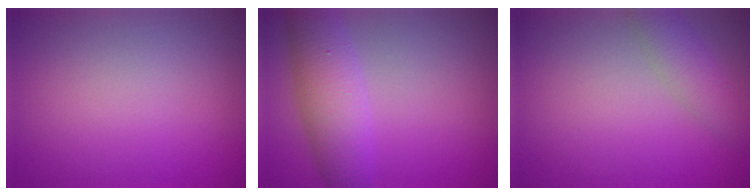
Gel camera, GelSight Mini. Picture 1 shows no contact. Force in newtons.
{"total": 5.3, "press": 5.3, "slide": 0.1}
{"total": 2.5, "press": 2.5, "slide": 0.1}